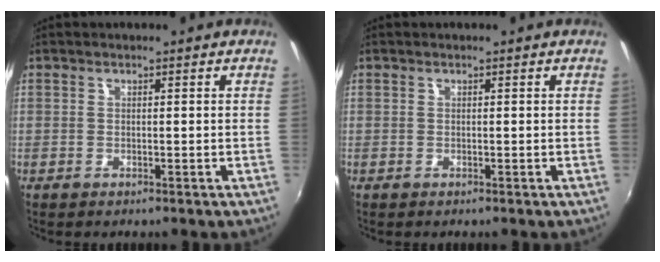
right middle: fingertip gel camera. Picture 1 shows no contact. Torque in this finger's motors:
{"motor_torque": [0.00, 0.00, 0.00, 0.00]}